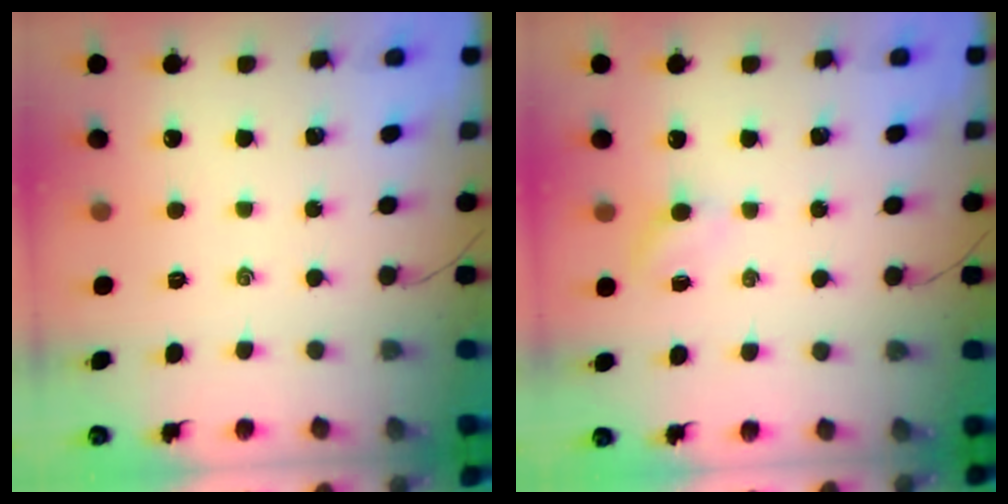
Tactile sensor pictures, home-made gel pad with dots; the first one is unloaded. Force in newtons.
{"total": 2.1, "press": 2.0, "slide": 0.7}